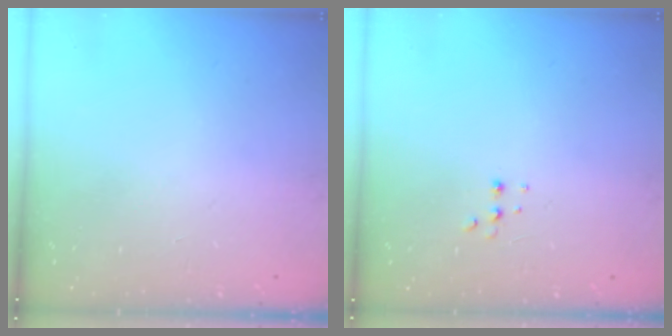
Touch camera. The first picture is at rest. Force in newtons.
{"total": 4.2, "press": 4.1, "slide": 1.0}